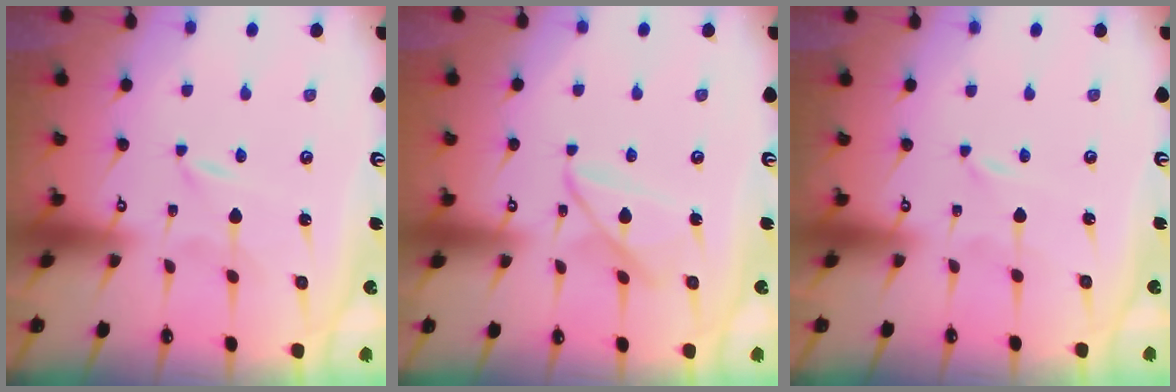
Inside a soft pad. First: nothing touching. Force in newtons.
{"total": 8.3, "press": 8.3, "slide": 0.4}
{"total": 0.0}